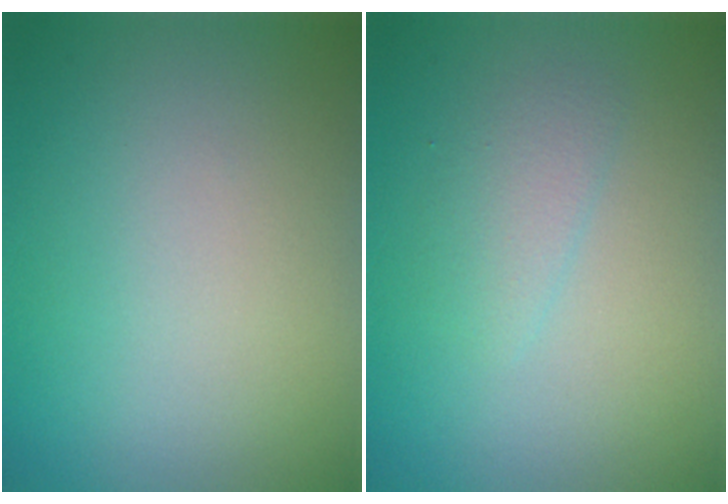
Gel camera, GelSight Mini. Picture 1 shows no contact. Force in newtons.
{"total": 1.6, "press": 1.6, "slide": 0.0}